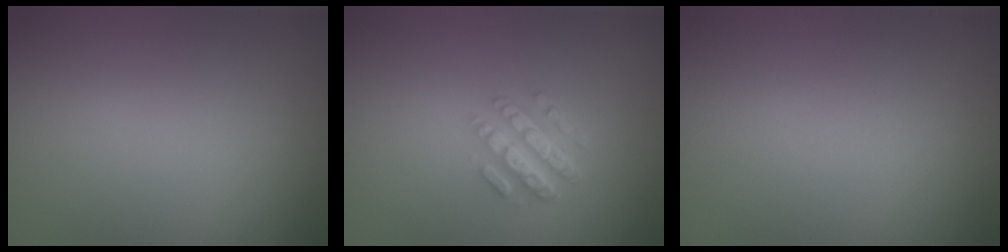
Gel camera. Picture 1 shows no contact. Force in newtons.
{"total": 4.3, "press": 3.1, "slide": 2.9}
{"total": 0.0}